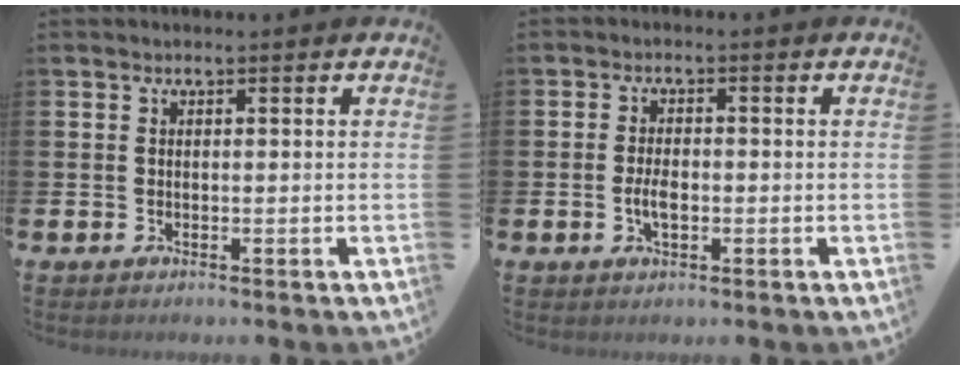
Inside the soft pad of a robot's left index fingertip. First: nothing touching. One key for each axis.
{"total": 2.9, "fx": -0.6, "fy": 1.4, "fz": 2.5, "tx": -0.044, "ty": 0.001, "tz": -0.011}